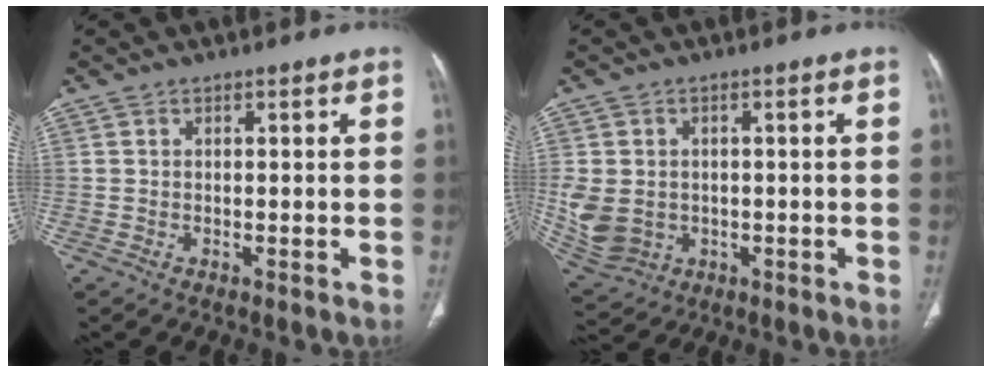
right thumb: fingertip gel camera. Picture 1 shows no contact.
{"total": 11.7, "force": [-1.4, 9.5, 6.6], "torque": [-0.155, -0.003, -0.003]}